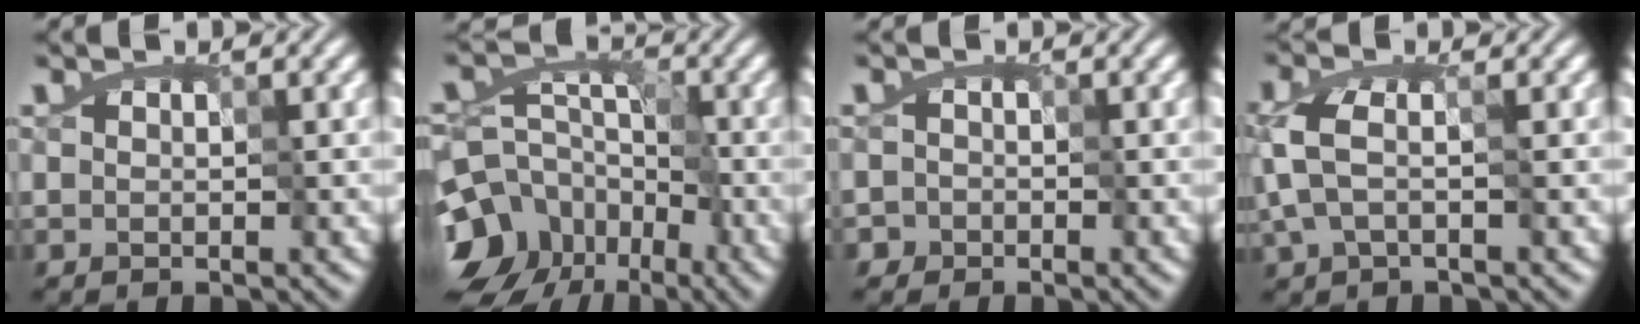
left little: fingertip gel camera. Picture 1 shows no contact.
{"total": 12.9, "force": [-7.9, 9.3, 3.9], "torque": [-0.082, -0.016, -0.140]}
{"total": 1.5, "force": [-0.9, 1.3, 0.0], "torque": [0.004, 0.000, -0.016]}
{"total": 2.6, "force": [-1.4, 1.0, 1.9], "torque": [-0.056, -0.003, -0.020]}